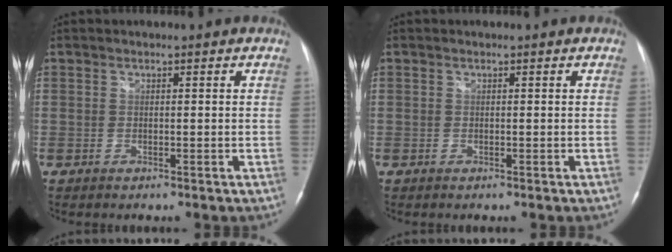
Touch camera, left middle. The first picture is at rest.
{"total": 0.0}